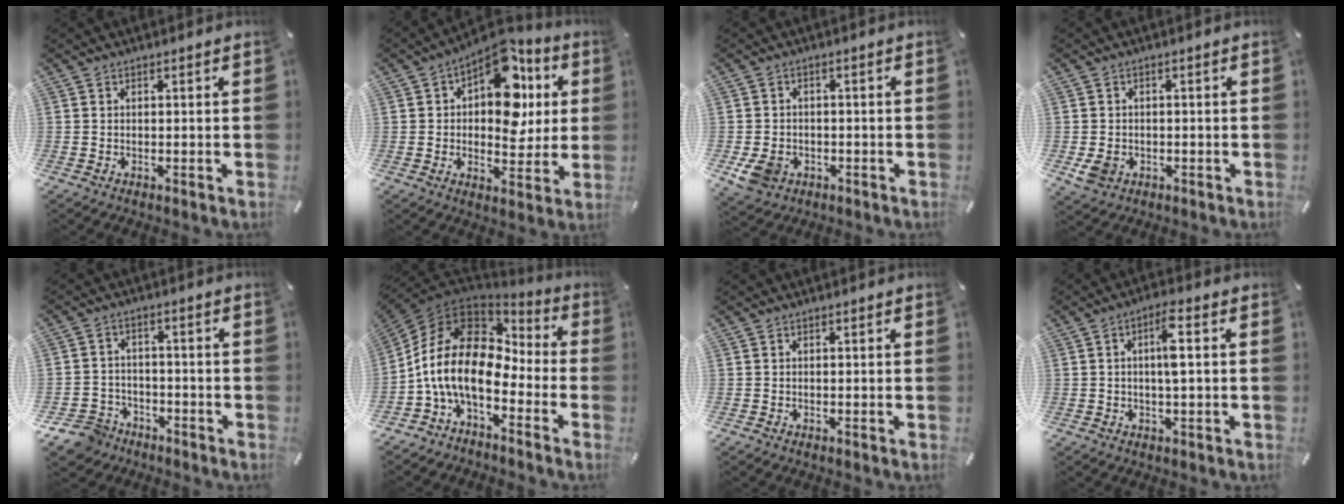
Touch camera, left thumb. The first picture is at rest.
{"total": 15.5, "force": [5.8, 10.0, 10.4], "torque": [-0.141, -0.042, 0.105]}
{"total": 6.1, "force": [-2.4, 4.9, 2.9], "torque": [-0.062, 0.005, -0.044]}
{"total": 3.9, "force": [-1.1, 3.2, 1.9], "torque": [-0.045, 0.001, -0.021]}
{"total": 6.9, "force": [-4.8, 4.8, 1.1], "torque": [-0.029, 0.034, -0.095]}
{"total": 15.9, "force": [-3.6, 9.8, 12.0], "torque": [-0.267, 0.009, -0.070]}
{"total": 0.0}
{"total": 6.3, "force": [0.6, 1.5, 6.1], "torque": [-0.108, 0.007, 0.005]}